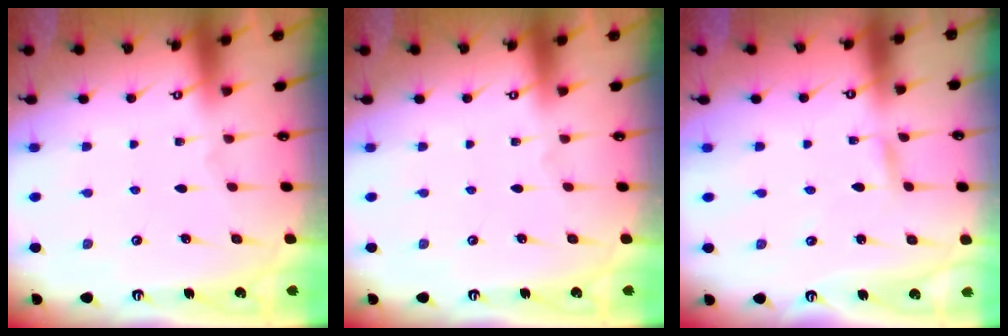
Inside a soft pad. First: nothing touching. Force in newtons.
{"total": 0.0}
{"total": 2.4, "press": 2.4, "slide": 0.2}